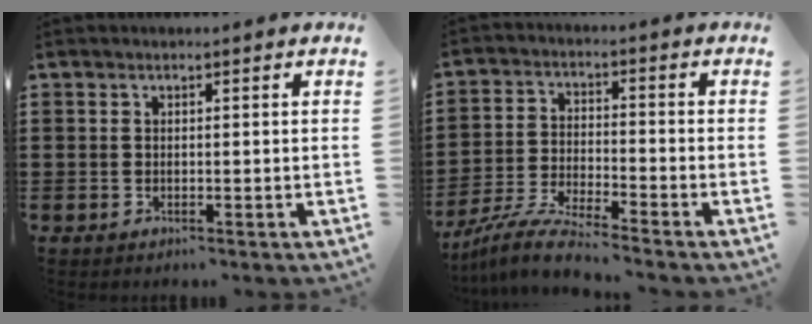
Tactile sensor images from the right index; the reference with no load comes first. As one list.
[{"total": 6.6, "force": [-6.2, -0.4, 2.2], "torque": [-0.059, -0.012, -0.125]}]